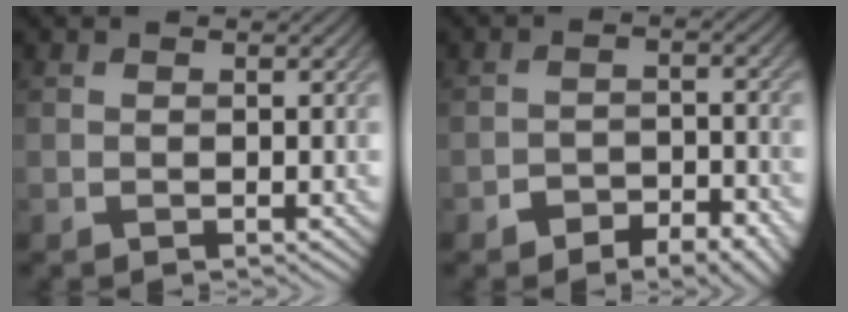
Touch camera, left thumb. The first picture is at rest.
{"total": 7.3, "force": [-4.7, 3.5, 4.2], "torque": [-0.055, -0.006, -0.071]}